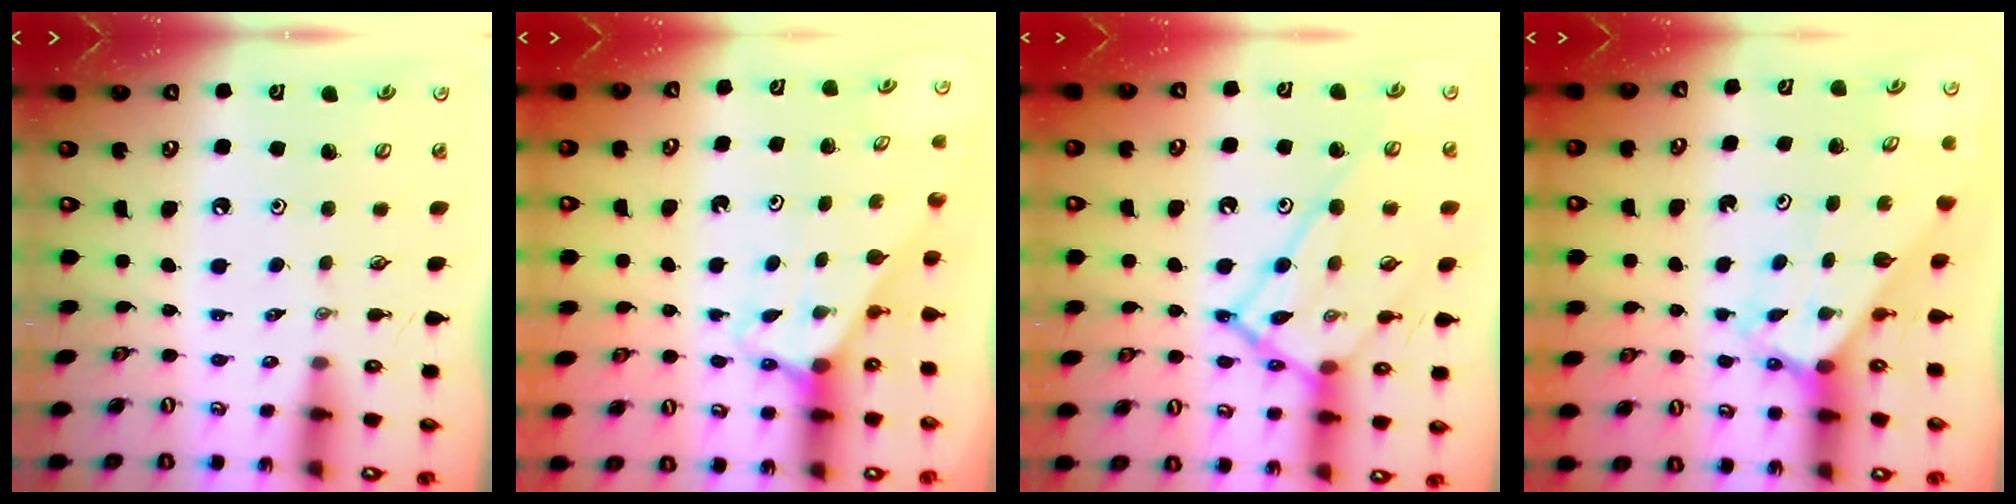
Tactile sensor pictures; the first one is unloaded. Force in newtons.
{"total": 2.6, "press": 2.6, "slide": 0.2}
{"total": 15.7, "press": 15.6, "slide": 1.6}
{"total": 3.0, "press": 2.9, "slide": 0.4}